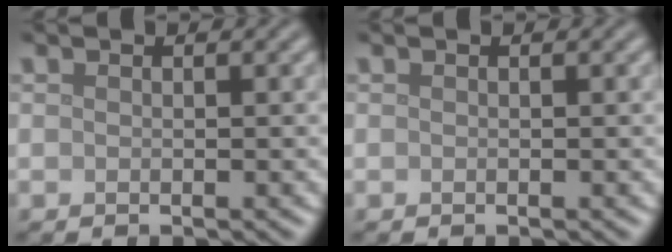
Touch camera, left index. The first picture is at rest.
{"total": 0.0}